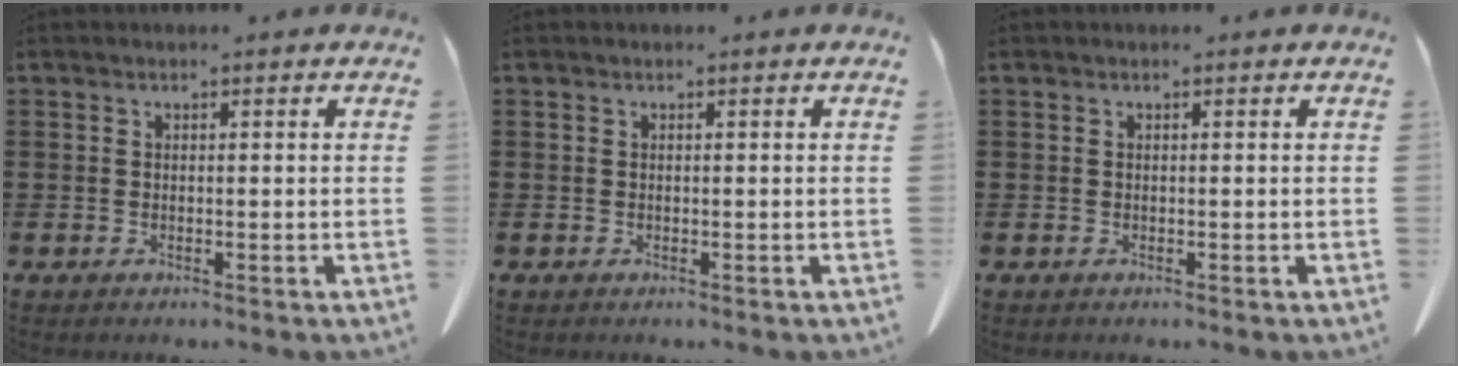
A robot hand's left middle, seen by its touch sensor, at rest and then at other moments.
{"total": 0.0}
{"total": 0.0}